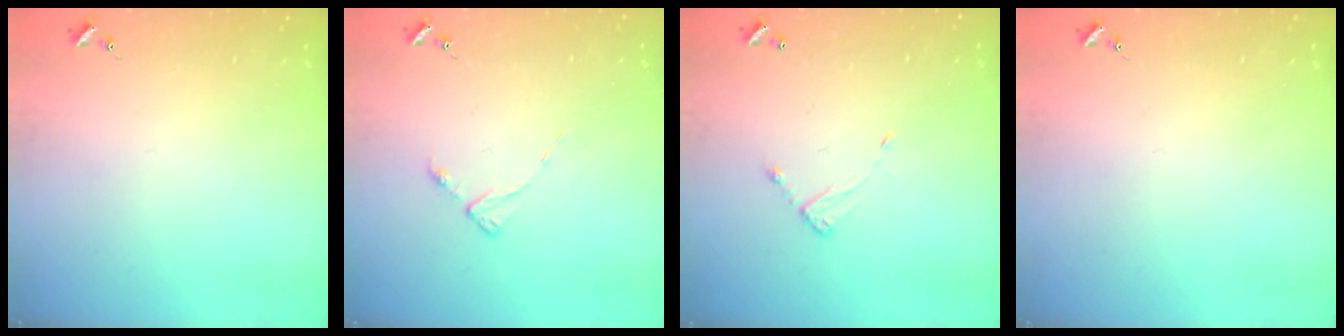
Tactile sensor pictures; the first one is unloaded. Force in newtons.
{"total": 3.5, "press": 3.5, "slide": 0.6}
{"total": 4.3, "press": 4.3, "slide": 0.2}
{"total": 0.0}